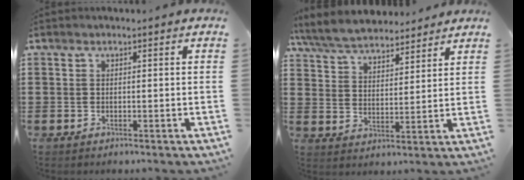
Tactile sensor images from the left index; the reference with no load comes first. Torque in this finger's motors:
{"motor_torque": [2.14, 0.00, 0.71, 0.18]}